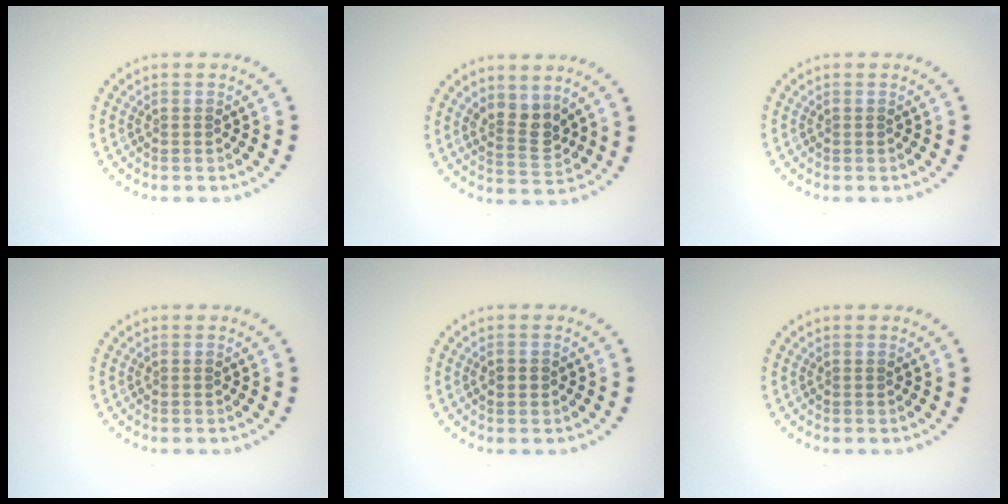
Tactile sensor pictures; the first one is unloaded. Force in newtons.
{"total": 2.9, "press": 2.6, "slide": 1.3}
{"total": 0.0}
{"total": 0.0}
{"total": 1.5, "press": 1.5, "slide": 0.2}
{"total": 0.0}